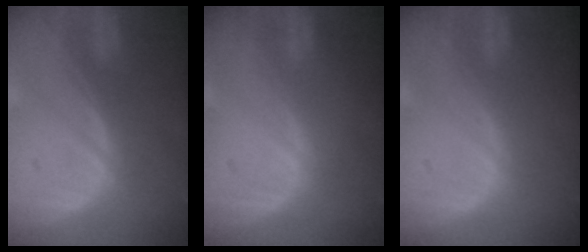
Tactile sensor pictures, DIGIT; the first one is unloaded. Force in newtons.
{"total": 0.0}
{"total": 0.0}